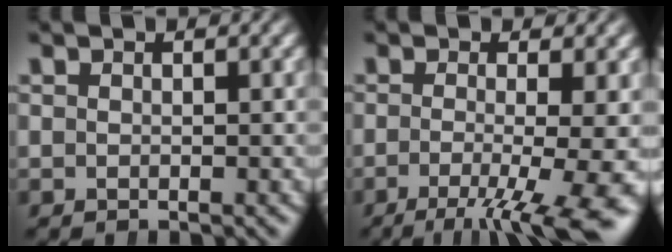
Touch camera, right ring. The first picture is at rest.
{"total": 8.3, "force": [-4.2, 2.8, 6.6], "torque": [-0.098, -0.040, -0.048]}